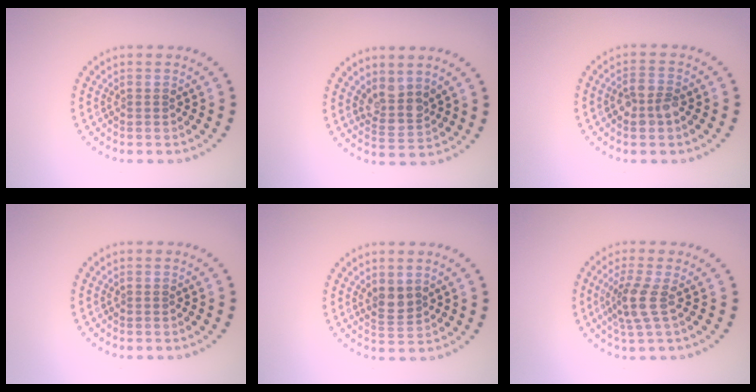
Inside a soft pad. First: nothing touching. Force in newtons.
{"total": 2.8, "press": 2.2, "slide": 1.8}
{"total": 2.4, "press": 2.4, "slide": 0.5}
{"total": 0.0}
{"total": 1.9, "press": 1.7, "slide": 0.9}
{"total": 2.8, "press": 2.1, "slide": 1.8}